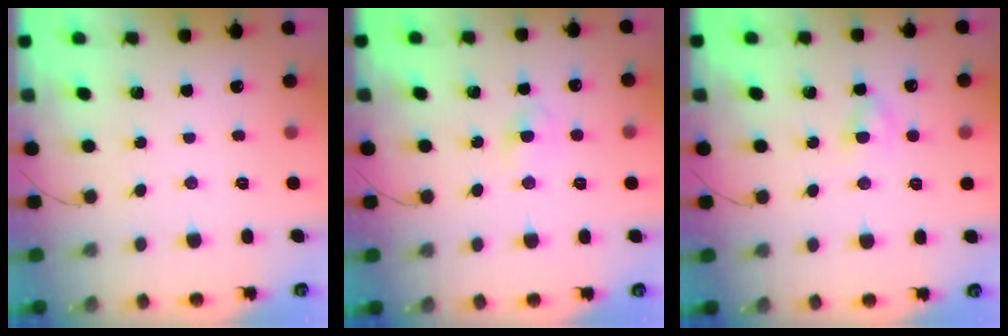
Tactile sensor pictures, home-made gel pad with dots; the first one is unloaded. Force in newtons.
{"total": 3.4, "press": 3.2, "slide": 1.0}
{"total": 2.4, "press": 2.2, "slide": 1.0}